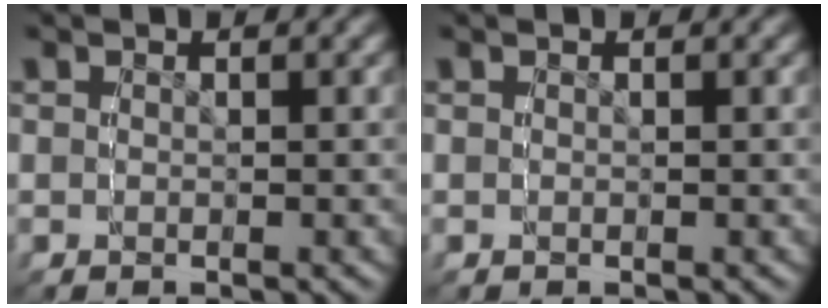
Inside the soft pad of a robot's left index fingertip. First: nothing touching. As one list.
[{"total": 0.0}]